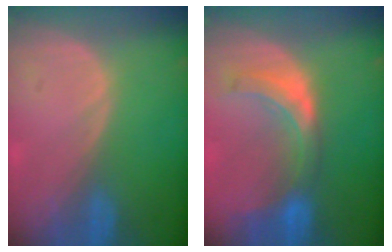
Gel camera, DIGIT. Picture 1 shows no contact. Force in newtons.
{"total": 7.6, "press": 6.8, "slide": 3.3}